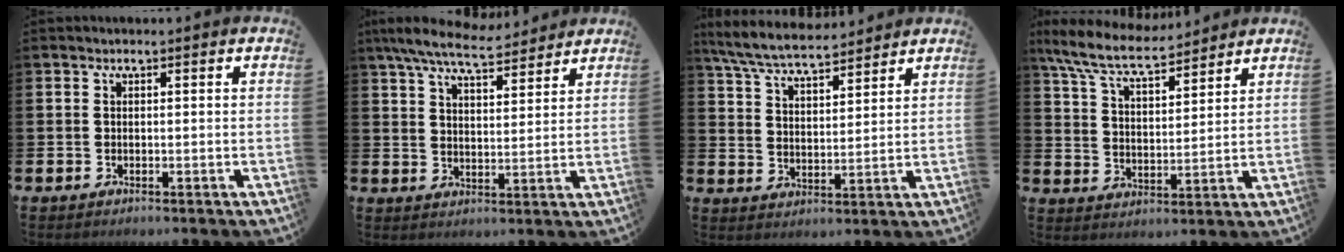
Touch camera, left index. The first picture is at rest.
{"total": 8.0, "force": [7.3, 1.5, 2.9], "torque": [-0.072, -0.033, 0.131]}
{"total": 7.1, "force": [6.7, 1.0, 2.0], "torque": [-0.062, -0.033, 0.122]}
{"total": 8.2, "force": [7.4, 1.4, 3.1], "torque": [-0.087, -0.039, 0.133]}